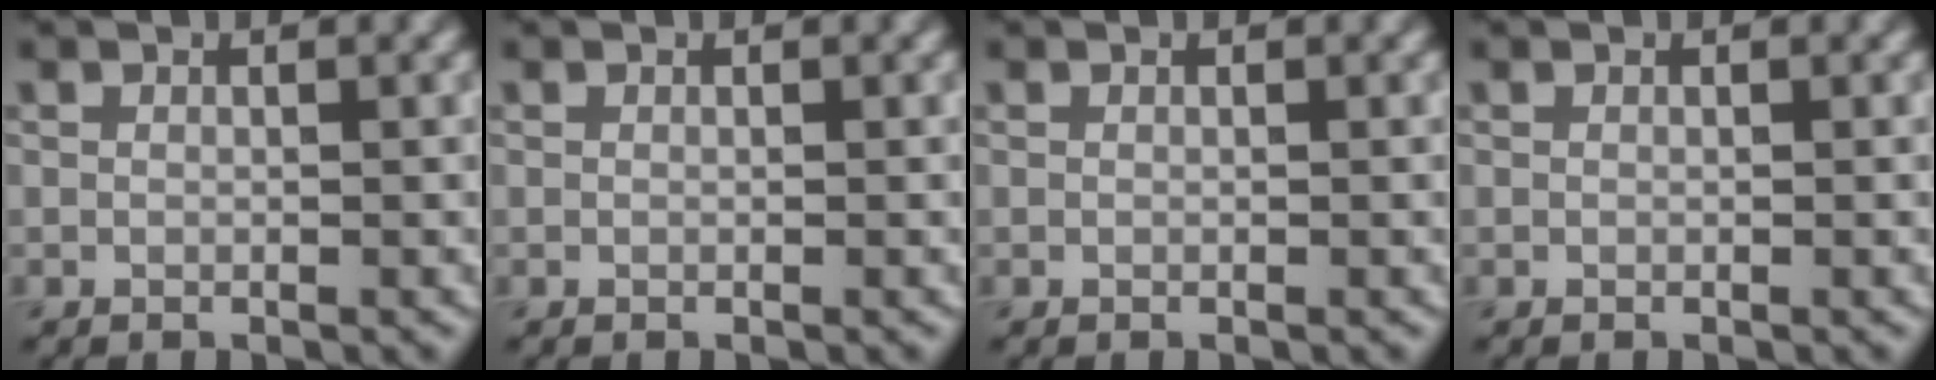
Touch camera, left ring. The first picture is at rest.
{"total": 0.0}
{"total": 0.0}
{"total": 0.0}